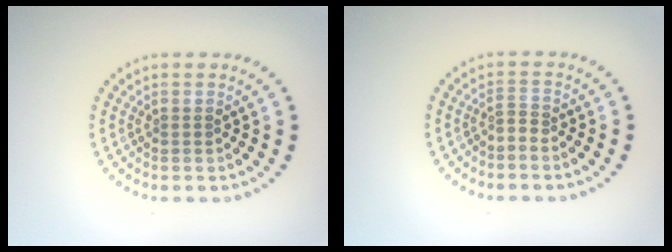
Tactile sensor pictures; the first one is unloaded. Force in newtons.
{"total": 1.0, "press": 0.5, "slide": 0.9}